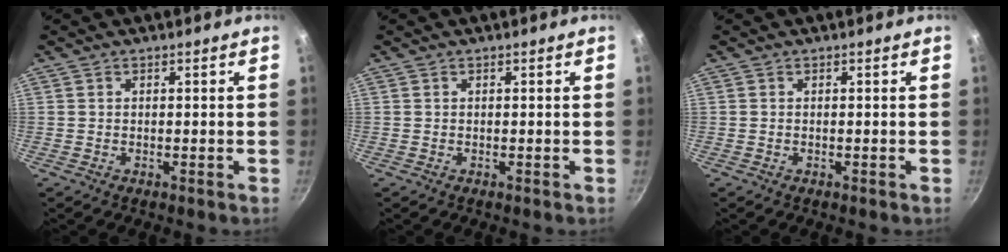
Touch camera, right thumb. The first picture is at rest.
{"total": 0.0}
{"total": 0.0}